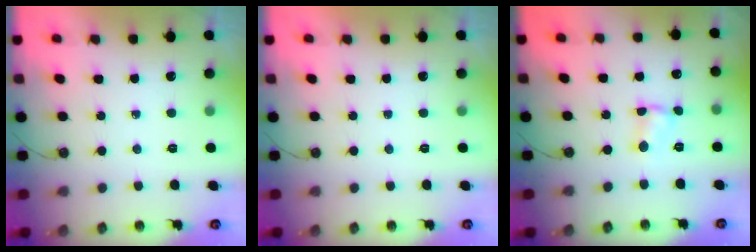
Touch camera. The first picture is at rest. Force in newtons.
{"total": 0.0}
{"total": 2.5, "press": 2.5, "slide": 0.3}